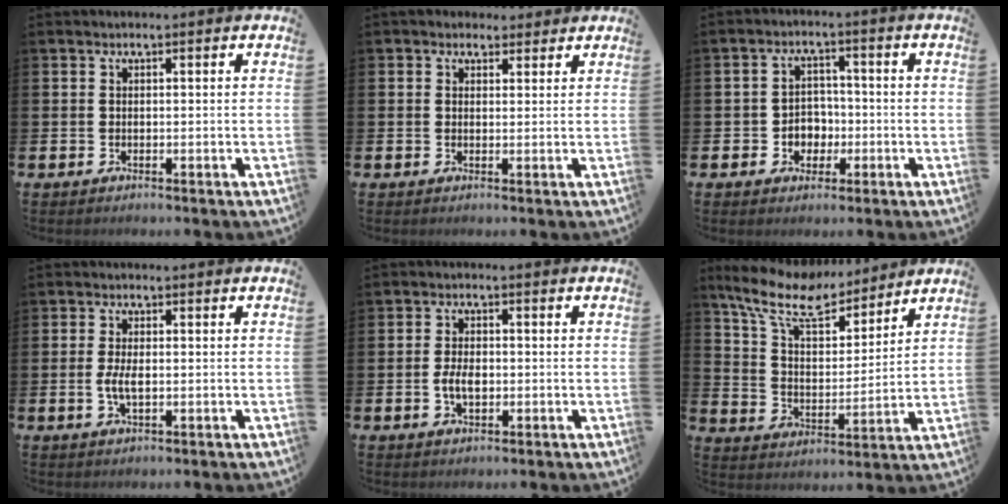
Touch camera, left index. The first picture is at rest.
{"total": 2.4, "force": [2.0, 1.3, -0.2], "torque": [0.005, -0.002, 0.034]}
{"total": 3.5, "force": [-1.0, 3.2, 0.9], "torque": [-0.020, 0.001, -0.028]}
{"total": 2.8, "force": [-0.3, 1.2, 2.5], "torque": [-0.048, 0.003, -0.007]}
{"total": 3.3, "force": [-0.6, 1.9, 2.6], "torque": [-0.041, 0.001, -0.013]}
{"total": 10.9, "force": [9.2, 3.6, 4.6], "torque": [-0.129, -0.051, 0.162]}